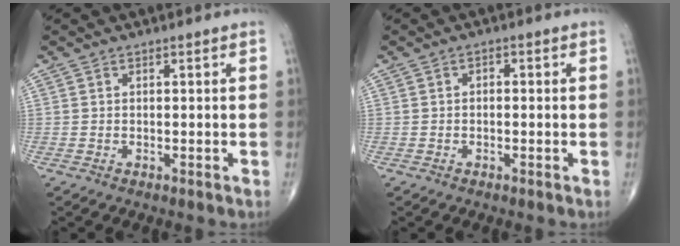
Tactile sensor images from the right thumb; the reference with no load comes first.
{"total": 0.9, "force": [-0.1, 0.5, 0.7], "torque": [-0.003, 0.002, -0.007]}